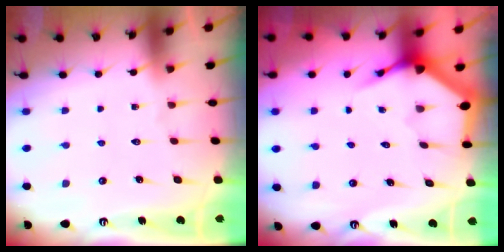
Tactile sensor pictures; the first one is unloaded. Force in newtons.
{"total": 3.9, "press": 3.8, "slide": 0.5}